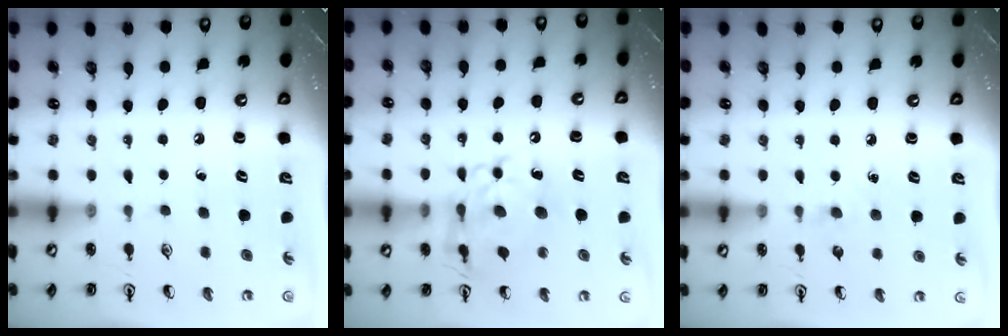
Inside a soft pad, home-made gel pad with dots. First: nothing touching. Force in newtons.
{"total": 11.7, "press": 11.6, "slide": 1.2}
{"total": 3.5, "press": 3.4, "slide": 0.6}